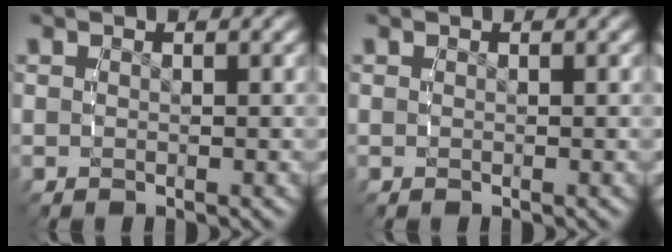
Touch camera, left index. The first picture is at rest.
{"total": 0.0}